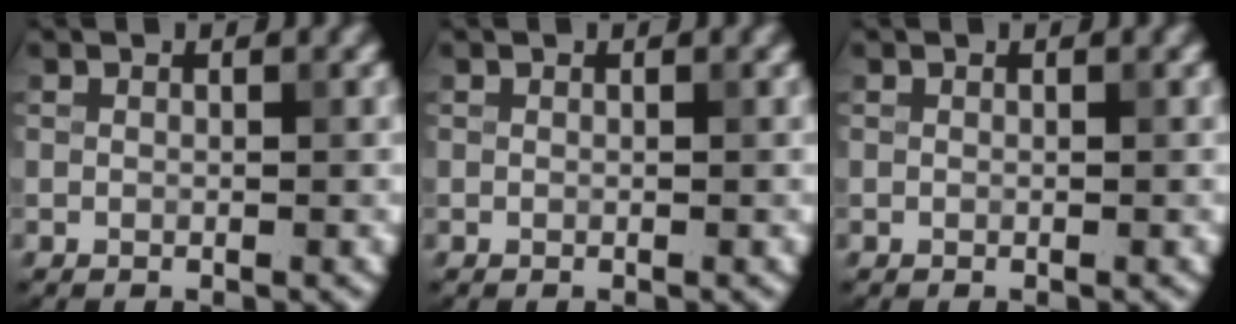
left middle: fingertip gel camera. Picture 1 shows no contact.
{"total": 0.0}
{"total": 0.0}